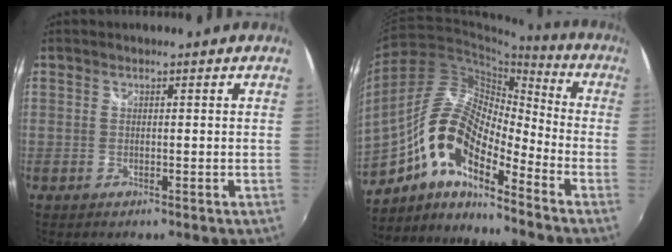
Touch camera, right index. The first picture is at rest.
{"total": 15.8, "force": [-7.8, 6.1, 12.4], "torque": [-0.228, 0.009, -0.163]}